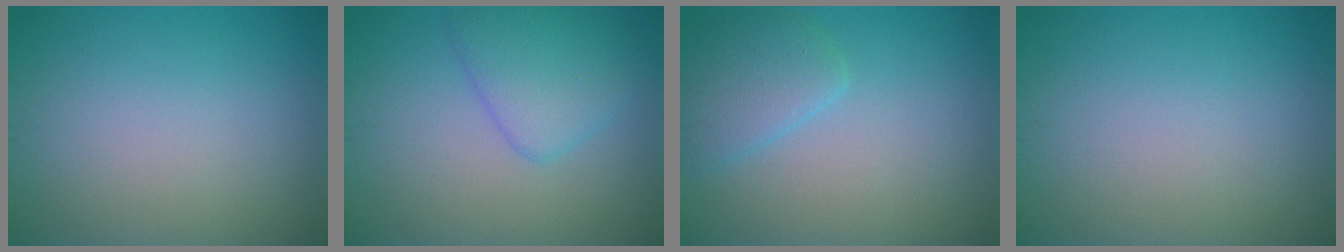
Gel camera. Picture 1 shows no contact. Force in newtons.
{"total": 3.9, "press": 3.9, "slide": 0.0}
{"total": 2.9, "press": 2.9, "slide": 0.1}
{"total": 0.0}